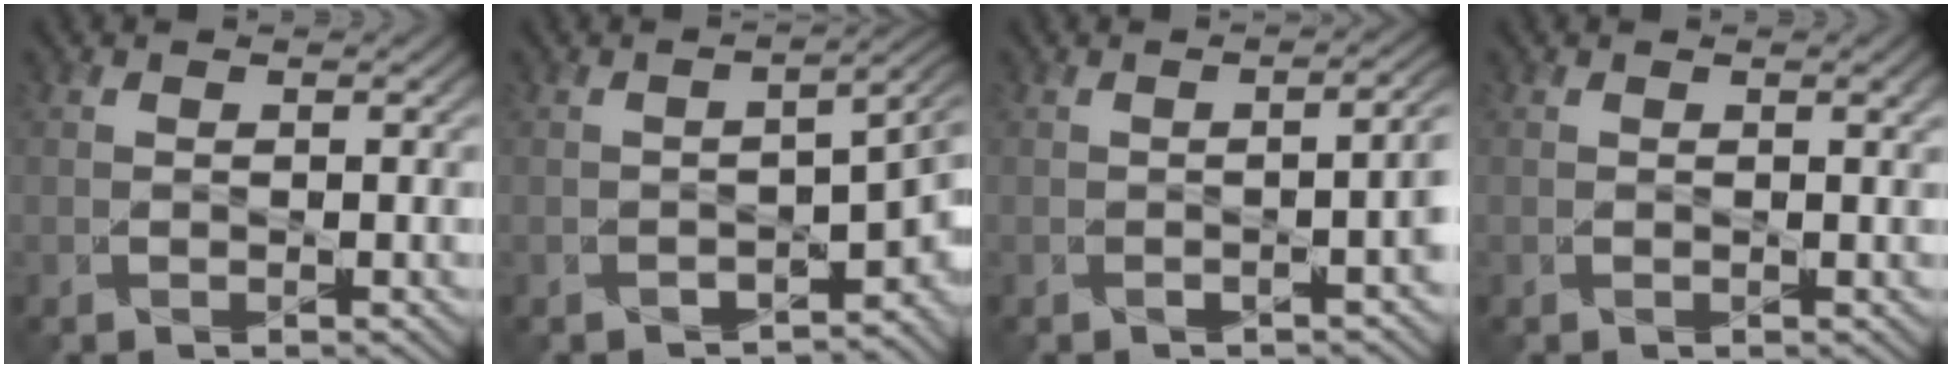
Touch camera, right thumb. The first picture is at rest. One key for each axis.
{"total": 6.9, "fx": -3.1, "fy": 3.2, "fz": 5.2, "tx": -0.068, "ty": -0.032, "tz": -0.037}
{"total": 4.5, "fx": -0.8, "fy": 1.4, "fz": 4.2, "tx": -0.042, "ty": 0.003, "tz": -0.009}
{"total": 1.1, "fx": 0.6, "fy": 0.2, "fz": 0.9, "tx": -0.012, "ty": -0.002, "tz": 0.011}